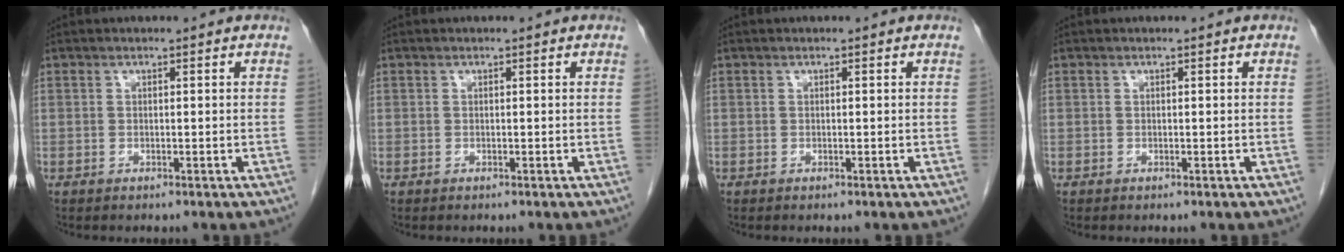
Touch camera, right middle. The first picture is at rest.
{"total": 0.0}
{"total": 0.0}
{"total": 0.0}